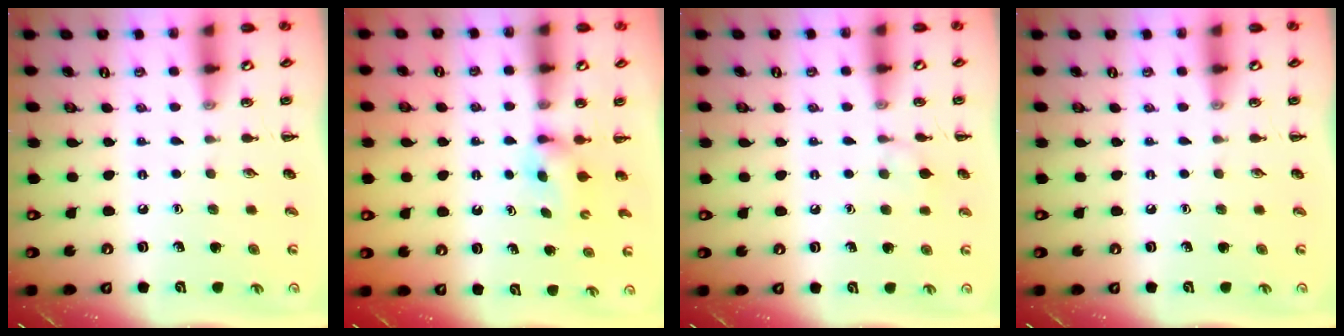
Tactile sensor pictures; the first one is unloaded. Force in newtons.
{"total": 2.9, "press": 2.8, "slide": 1.0}
{"total": 5.5, "press": 5.1, "slide": 2.0}
{"total": 0.0}